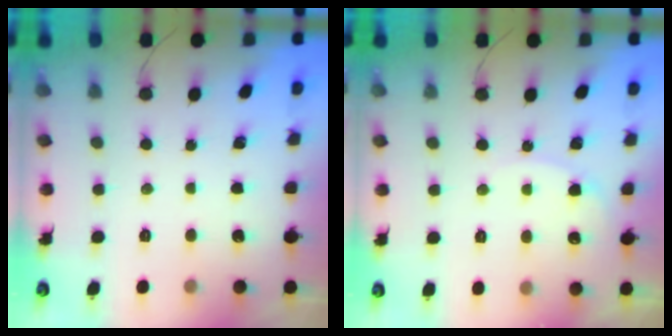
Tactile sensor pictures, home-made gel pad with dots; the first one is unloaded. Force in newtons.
{"total": 4.5, "press": 4.5, "slide": 0.6}